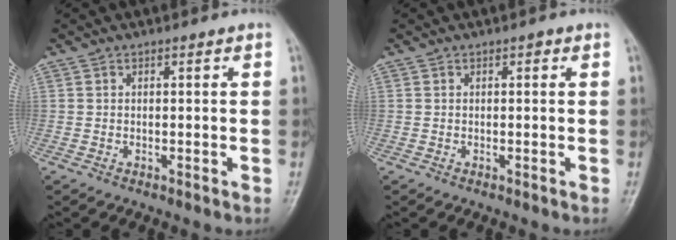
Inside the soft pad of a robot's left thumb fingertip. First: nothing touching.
{"total": 0.7, "force": [0.3, 0.4, 0.6], "torque": [-0.004, 0.002, 0.000]}